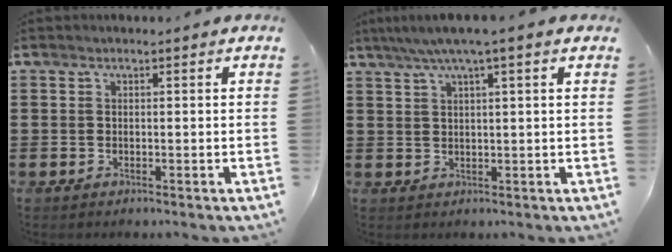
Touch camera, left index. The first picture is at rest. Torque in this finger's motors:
{"motor_torque": [2.14, 0.00, 0.74, 0.21]}